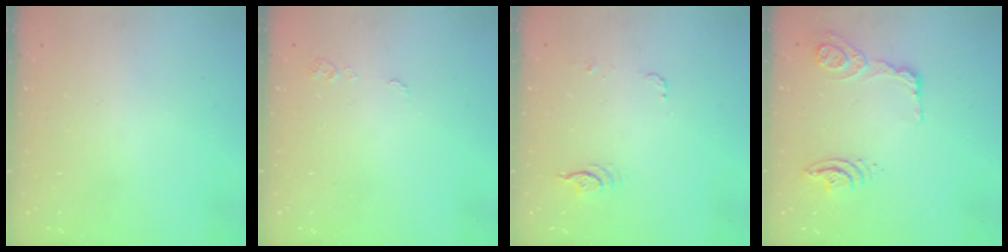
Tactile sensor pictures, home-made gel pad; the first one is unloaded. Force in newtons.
{"total": 5.3, "press": 5.2, "slide": 0.5}
{"total": 14.3, "press": 5.9, "slide": 13.1}
{"total": 21.3, "press": 16.2, "slide": 13.8}